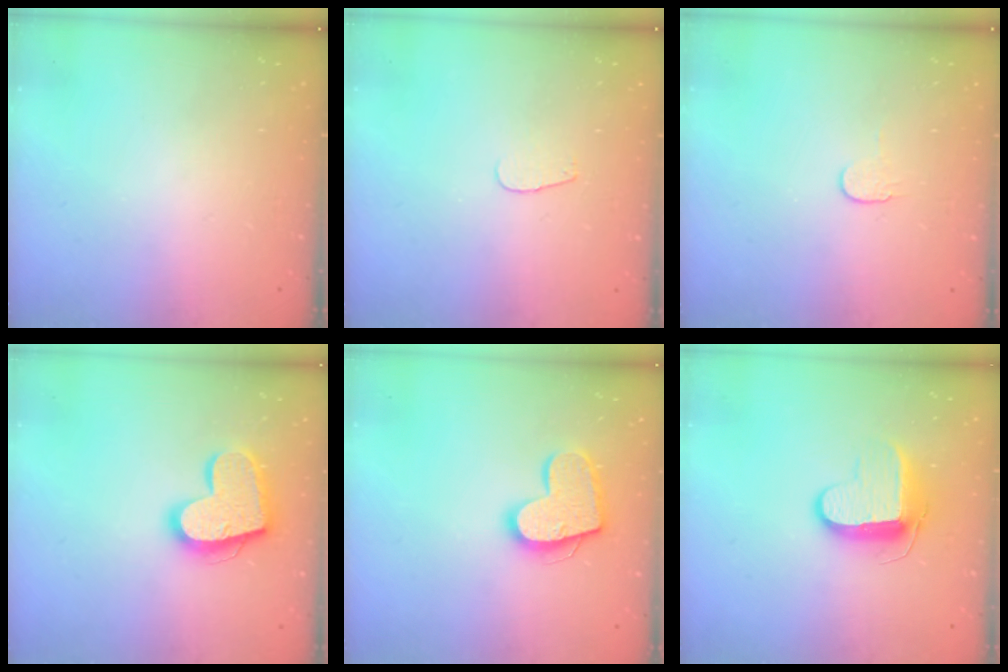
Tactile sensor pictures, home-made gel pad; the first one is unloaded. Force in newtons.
{"total": 2.8, "press": 2.8, "slide": 0.2}
{"total": 3.7, "press": 3.7, "slide": 0.4}
{"total": 17.9, "press": 17.9, "slide": 1.3}
{"total": 15.3, "press": 15.3, "slide": 1.1}
{"total": 9.4, "press": 9.4, "slide": 0.7}